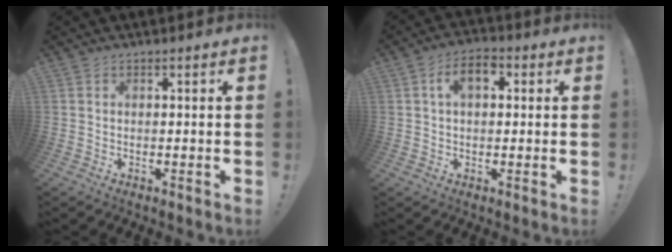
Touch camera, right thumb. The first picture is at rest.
{"total": 7.3, "force": [1.9, 4.3, 5.6], "torque": [-0.091, 0.011, 0.033]}